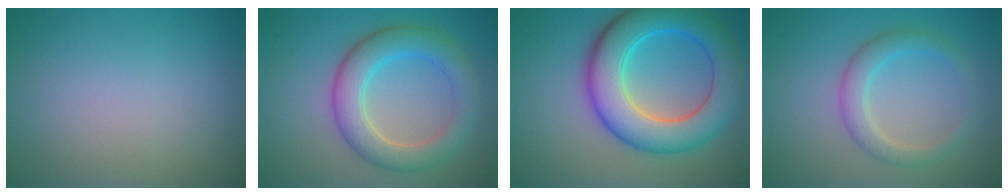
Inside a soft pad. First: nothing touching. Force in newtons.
{"total": 5.7, "press": 5.7, "slide": 0.2}
{"total": 9.6, "press": 9.6, "slide": 0.0}
{"total": 3.1, "press": 3.1, "slide": 0.2}